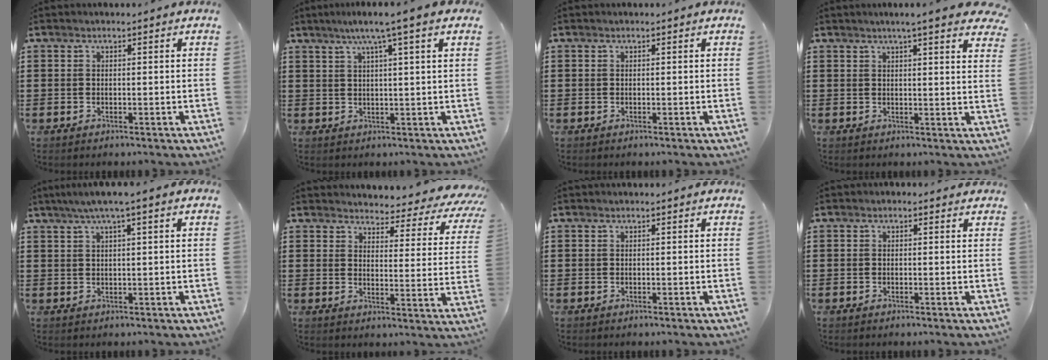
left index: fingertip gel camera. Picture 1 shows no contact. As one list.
[{"total": 4.9, "force": [2.9, -0.7, 3.9], "torque": [-0.083, 0.000, 0.046]}, {"total": 0.0}, {"total": 4.1, "force": [3.4, -0.2, 2.3], "torque": [-0.047, -0.007, 0.058]}, {"total": 3.0, "force": [1.3, -0.1, 2.7], "torque": [-0.052, 0.000, 0.021]}, {"total": 3.9, "force": [3.7, 0.8, 0.9], "torque": [-0.025, -0.036, 0.057]}, {"total": 0.0}, {"total": 0.6, "force": [-0.2, 0.5, 0.2], "torque": [-0.005, 0.003, -0.004]}]